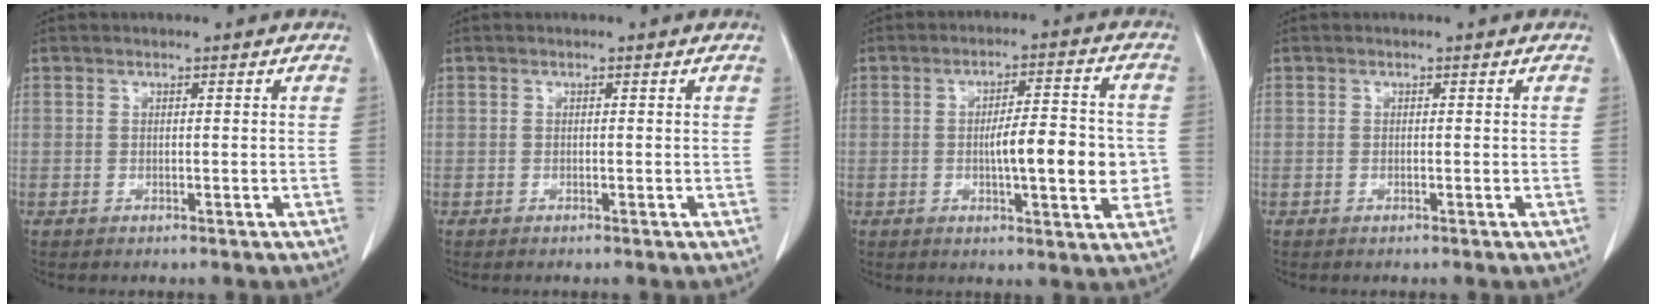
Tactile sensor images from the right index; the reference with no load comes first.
{"total": 0.0}
{"total": 10.0, "force": [-1.3, 2.1, 9.7], "torque": [-0.144, 0.010, -0.018]}
{"total": 0.0}